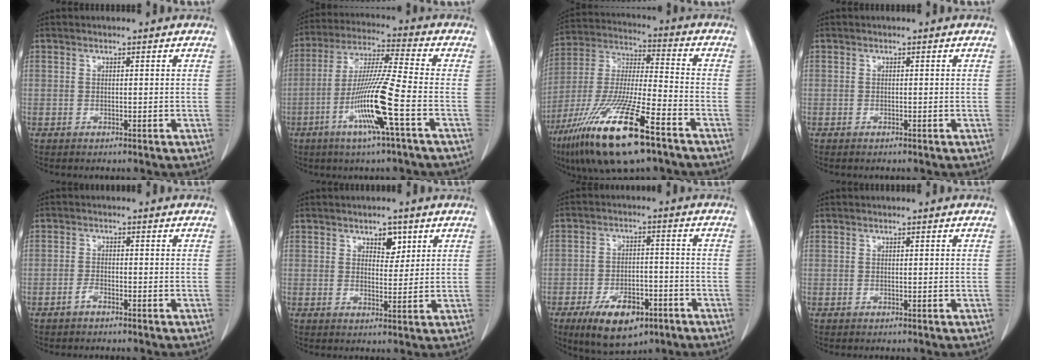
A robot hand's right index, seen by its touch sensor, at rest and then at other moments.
{"total": 12.9, "force": [-4.7, -0.9, 11.9], "torque": [-0.236, -0.012, -0.095]}
{"total": 20.2, "force": [-11.7, 2.8, 16.2], "torque": [-0.340, -0.046, -0.215]}
{"total": 0.0}
{"total": 1.5, "force": [-1.1, 0.5, 0.8], "torque": [-0.014, 0.003, -0.022]}
{"total": 3.5, "force": [1.9, 1.9, 2.2], "torque": [-0.028, 0.000, 0.031]}
{"total": 10.8, "force": [-6.1, 5.2, 7.2], "torque": [-0.118, -0.004, -0.095]}
{"total": 0.0}